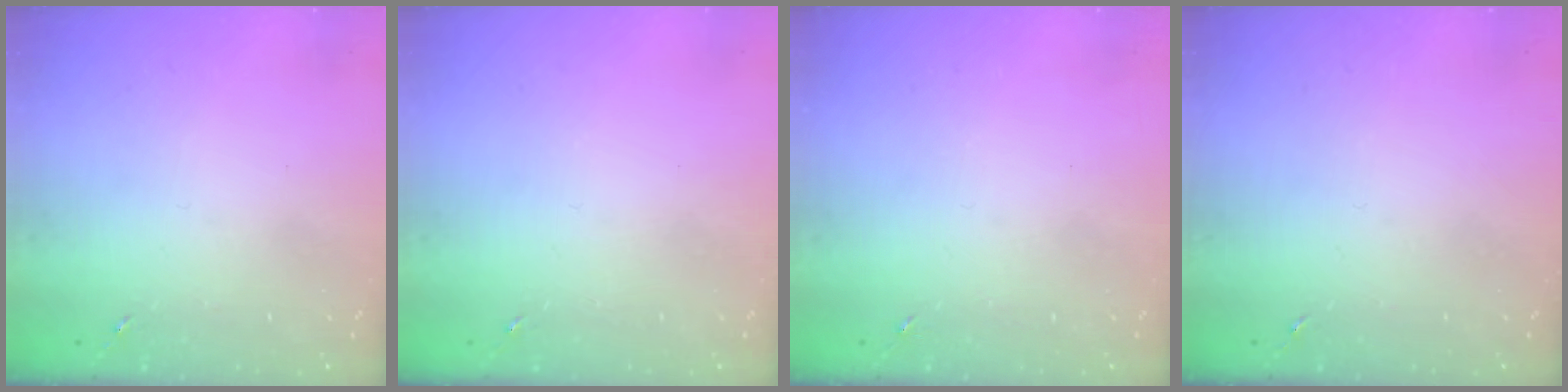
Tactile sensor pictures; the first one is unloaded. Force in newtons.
{"total": 0.0}
{"total": 0.0}
{"total": 0.0}